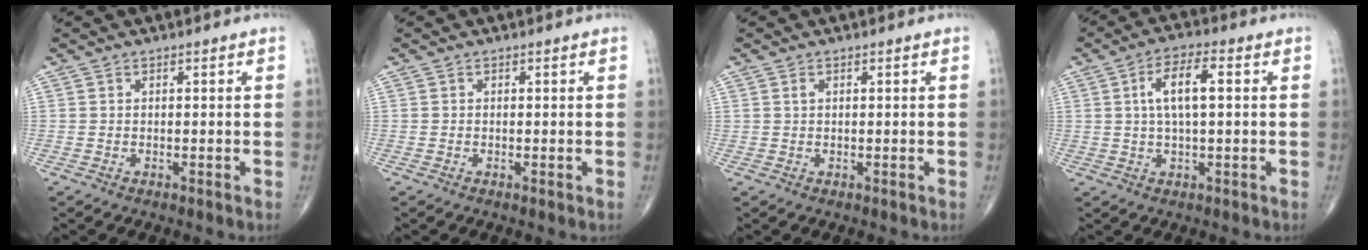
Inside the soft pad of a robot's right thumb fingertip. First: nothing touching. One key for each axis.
{"total": 0.0}
{"total": 0.7, "fx": 0.3, "fy": 0.4, "fz": 0.4, "tx": -0.009, "ty": 0.004, "tz": 0.006}
{"total": 7.5, "fx": 1.3, "fy": 2.6, "fz": 6.9, "tx": -0.131, "ty": 0.014, "tz": 0.021}